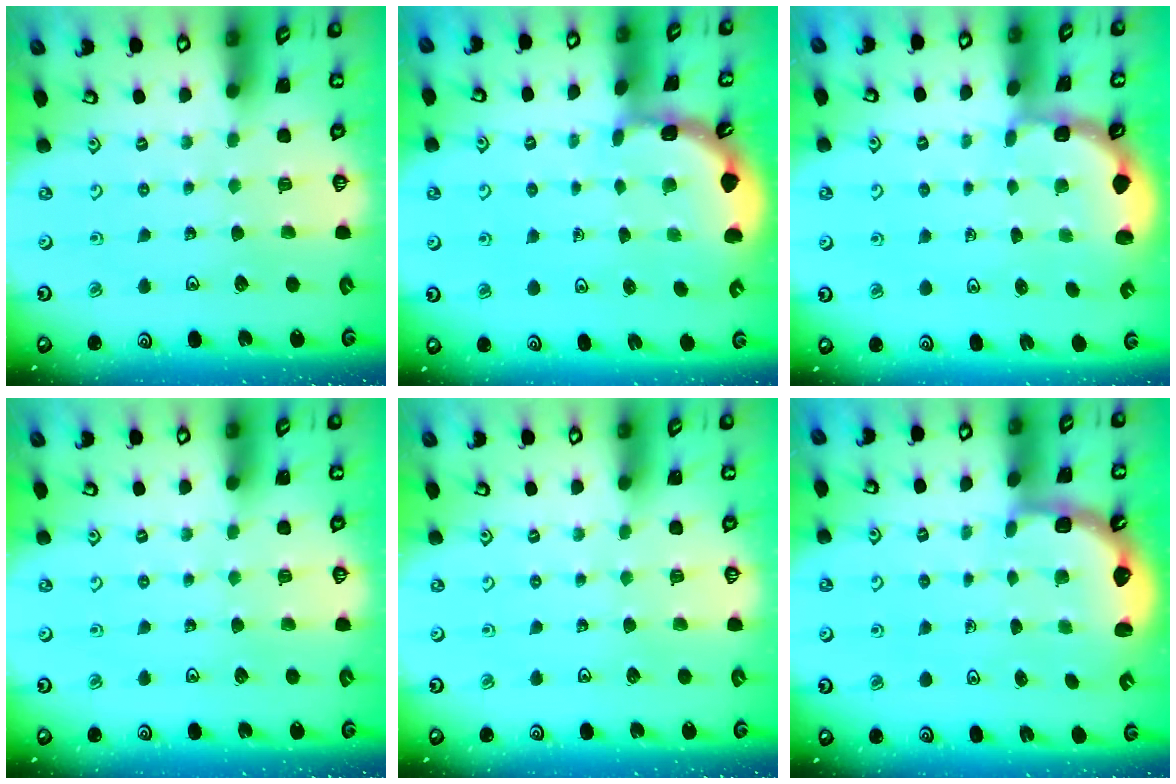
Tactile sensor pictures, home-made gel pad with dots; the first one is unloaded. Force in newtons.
{"total": 2.0, "press": 2.0, "slide": 0.4}
{"total": 2.0, "press": 1.6, "slide": 1.1}
{"total": 0.0}
{"total": 0.0}
{"total": 2.5, "press": 2.1, "slide": 1.3}